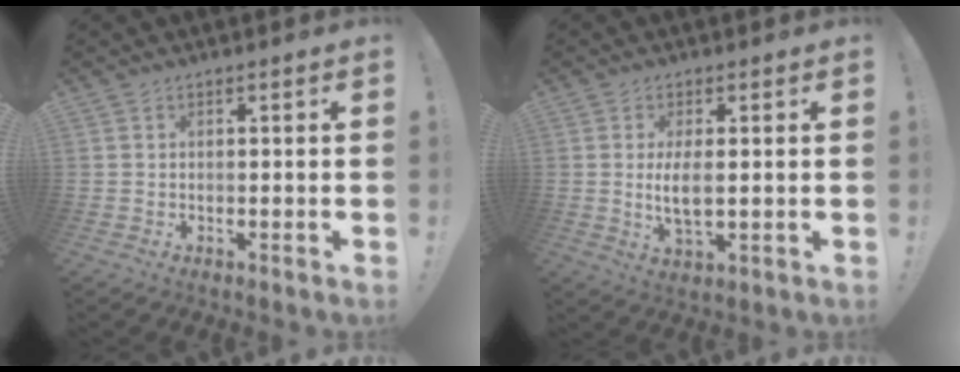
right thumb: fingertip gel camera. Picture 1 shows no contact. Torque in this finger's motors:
{"motor_torque": [0.11, 0.13, 0.29, -0.17, 0.05]}